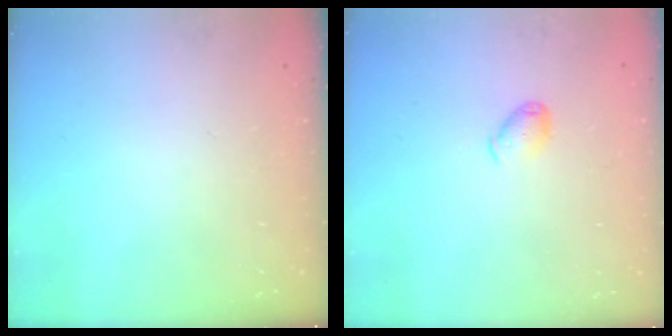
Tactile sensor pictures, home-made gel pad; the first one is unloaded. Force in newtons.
{"total": 5.9, "press": 5.8, "slide": 1.1}